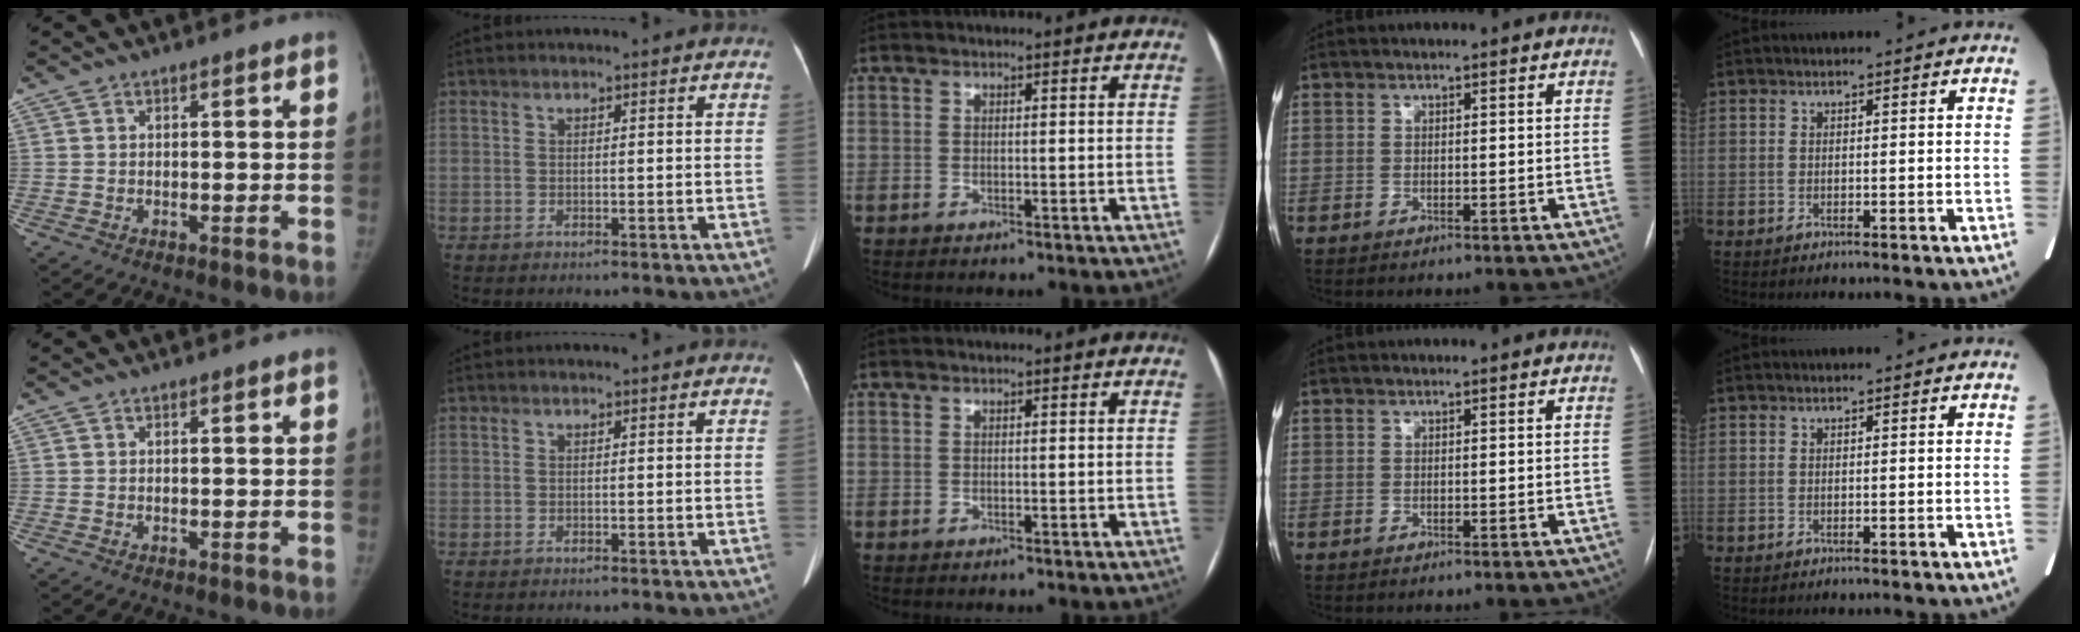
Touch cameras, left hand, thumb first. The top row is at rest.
{}